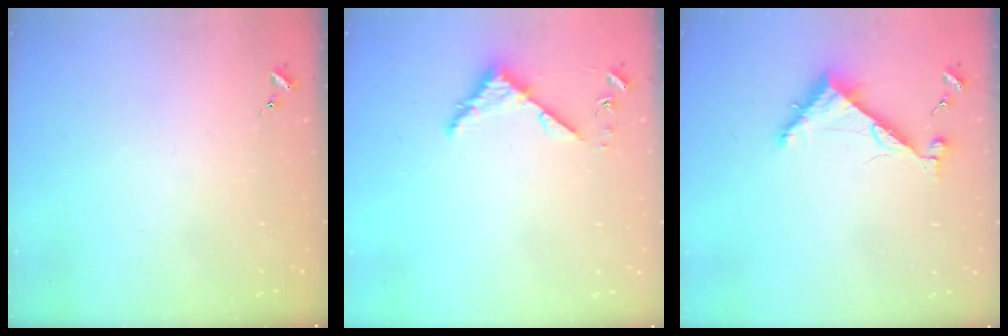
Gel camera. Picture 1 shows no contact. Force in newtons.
{"total": 4.3, "press": 4.3, "slide": 0.4}
{"total": 6.9, "press": 6.9, "slide": 0.6}